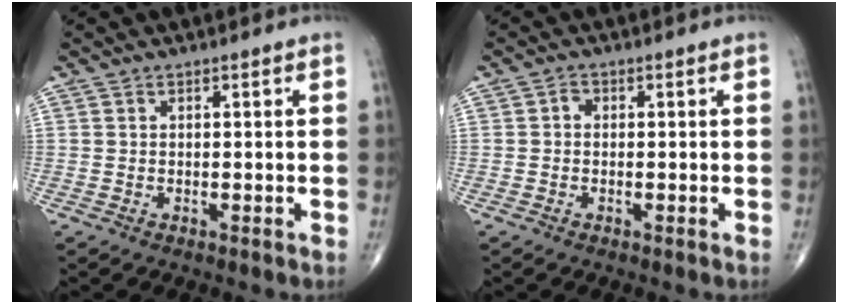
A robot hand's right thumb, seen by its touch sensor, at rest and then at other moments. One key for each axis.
{"total": 1.2, "fx": -0.1, "fy": 1.0, "fz": 0.7, "tx": -0.002, "ty": 0.004, "tz": -0.007}